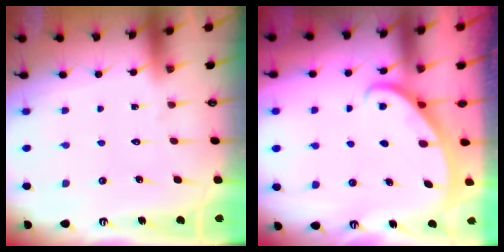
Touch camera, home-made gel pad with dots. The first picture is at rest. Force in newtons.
{"total": 2.8, "press": 2.8, "slide": 0.1}